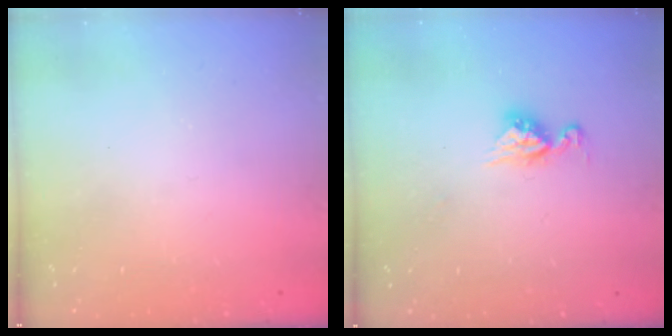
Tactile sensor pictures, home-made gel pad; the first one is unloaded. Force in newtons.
{"total": 6.9, "press": 6.8, "slide": 0.6}